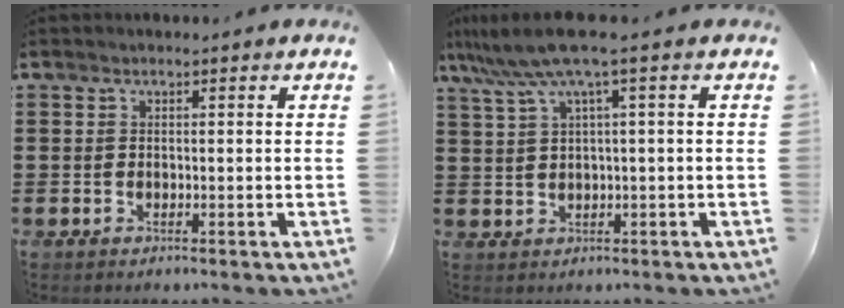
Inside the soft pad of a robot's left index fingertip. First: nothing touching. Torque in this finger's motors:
{"motor_torque": [1.12, -1.01, 0.64, 0.19]}